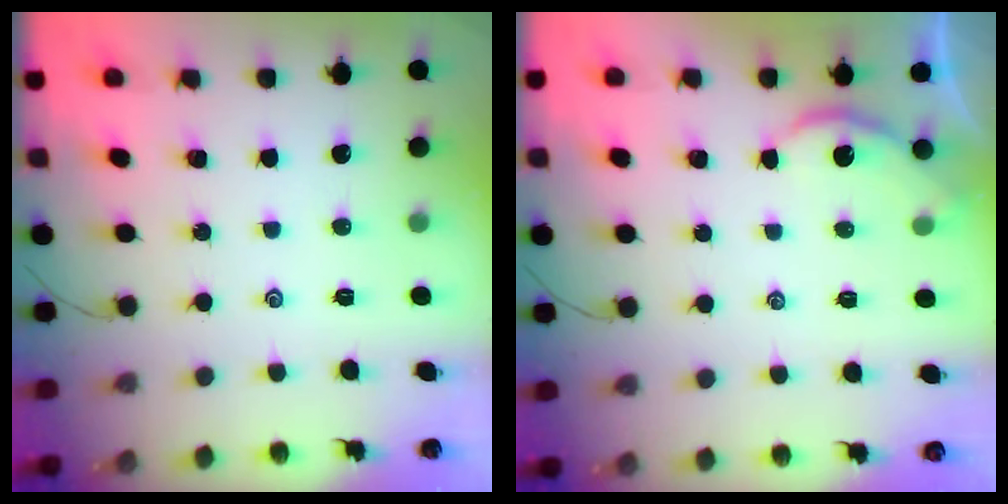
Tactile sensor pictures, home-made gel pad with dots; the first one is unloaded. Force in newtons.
{"total": 2.9, "press": 2.9, "slide": 0.2}